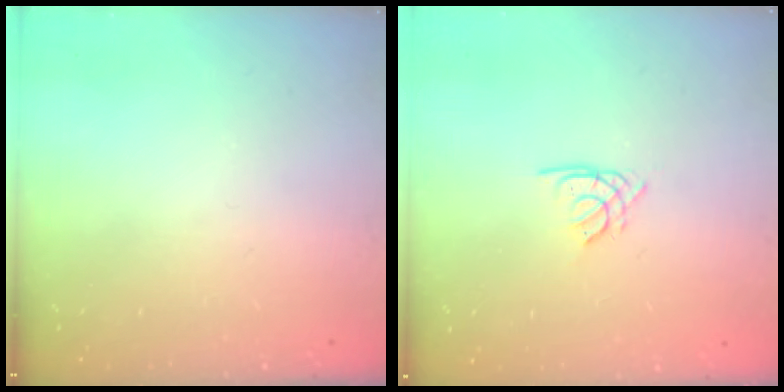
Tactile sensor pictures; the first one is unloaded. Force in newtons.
{"total": 1.4, "press": 1.4, "slide": 0.3}